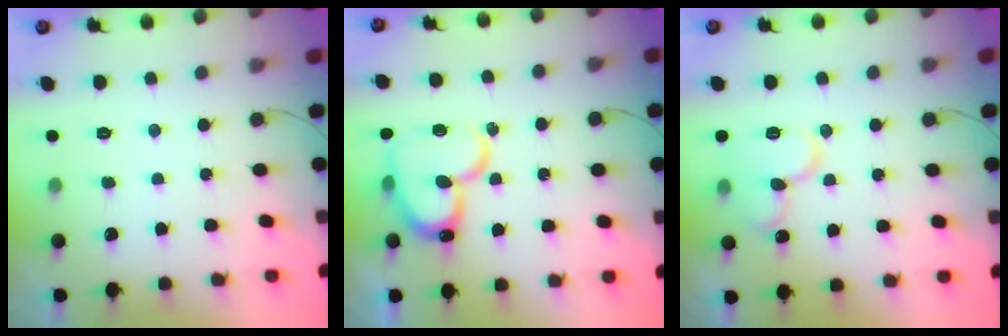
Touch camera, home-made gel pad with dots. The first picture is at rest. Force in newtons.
{"total": 17.2, "press": 17.1, "slide": 1.7}
{"total": 12.4, "press": 12.3, "slide": 1.5}